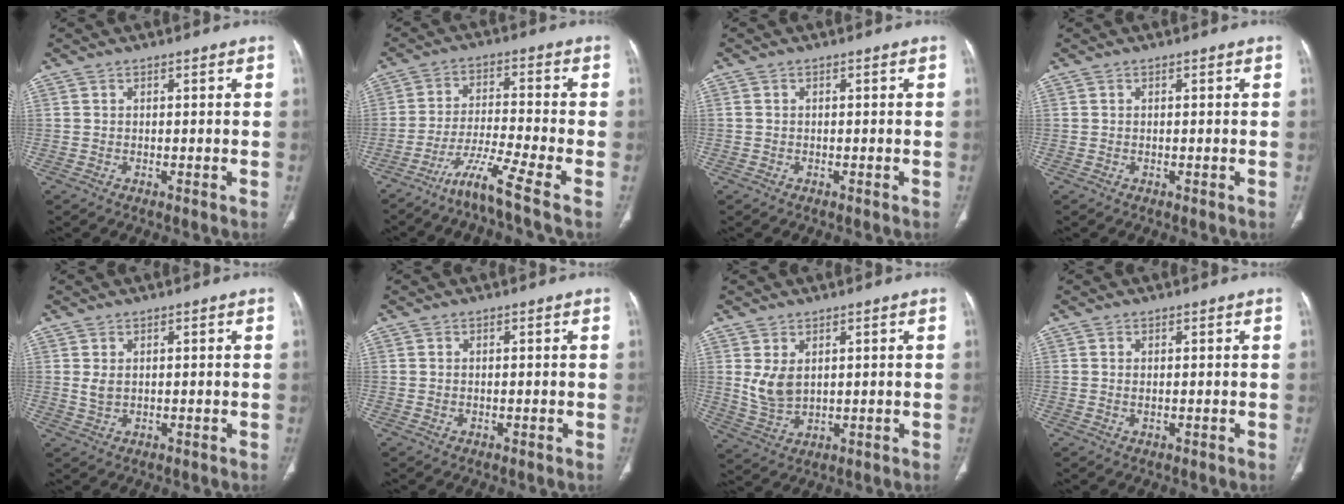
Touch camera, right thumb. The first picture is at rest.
{"total": 9.7, "force": [-6.2, -0.4, 7.5], "torque": [-0.154, 0.021, -0.120]}
{"total": 0.7, "force": [-0.2, 0.6, 0.0], "torque": [0.001, 0.005, -0.004]}
{"total": 0.0}
{"total": 2.0, "force": [0.6, 1.3, 1.4], "torque": [-0.026, -0.001, 0.020]}
{"total": 0.0}
{"total": 5.7, "force": [1.7, 3.6, 4.0], "torque": [-0.073, -0.013, 0.048]}
{"total": 0.7, "force": [0.2, 0.3, 0.6], "torque": [-0.015, 0.000, 0.007]}